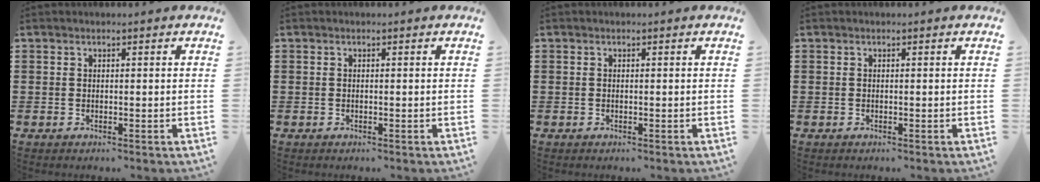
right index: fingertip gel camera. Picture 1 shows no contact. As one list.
[{"total": 0.0}, {"total": 0.0}, {"total": 0.0}]